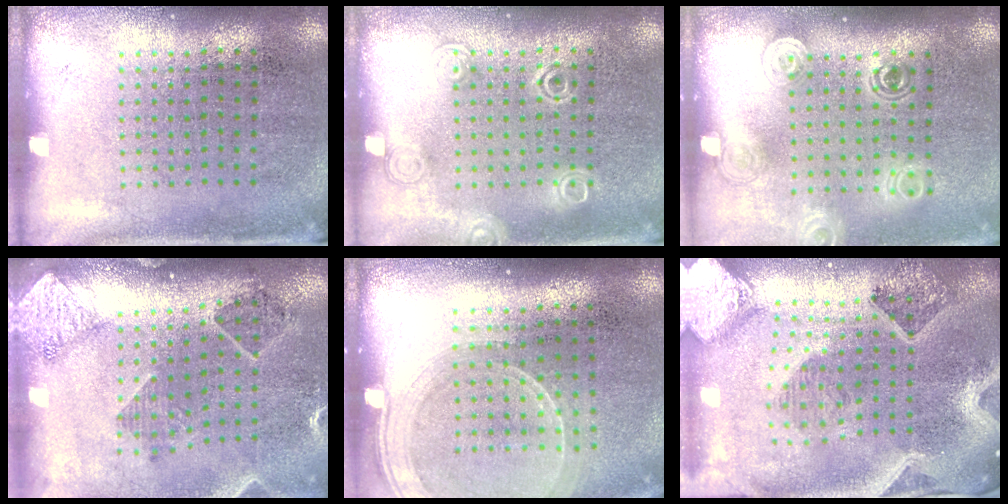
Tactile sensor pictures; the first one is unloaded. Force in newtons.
{"total": 1.7, "press": 1.7, "slide": 0.3}
{"total": 1.4, "press": 1.2, "slide": 0.8}
{"total": 1.4, "press": 1.4, "slide": 0.1}
{"total": 1.7, "press": 1.5, "slide": 0.8}
{"total": 3.3, "press": 2.7, "slide": 1.9}